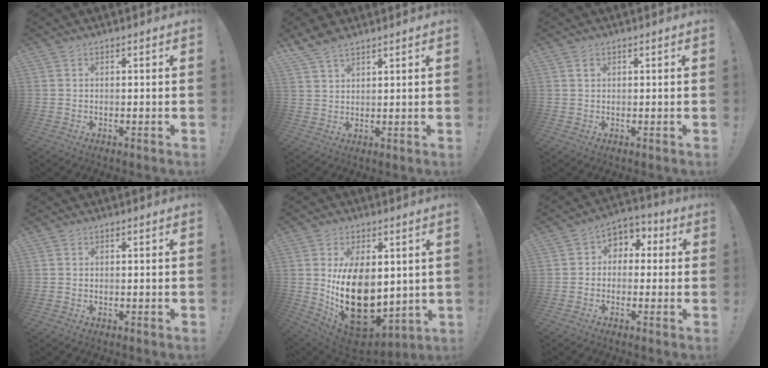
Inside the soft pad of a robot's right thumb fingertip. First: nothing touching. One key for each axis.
{"total": 5.8, "fx": 4.7, "fy": 2.3, "fz": 2.4, "tx": -0.040, "ty": -0.024, "tz": 0.091}
{"total": 1.0, "fx": 0.6, "fy": 0.7, "fz": 0.3, "tx": 0.000, "ty": -0.001, "tz": 0.011}
{"total": 0.0}
{"total": 22.2, "fx": -0.3, "fy": 14.8, "fz": 16.5, "tx": -0.286, "ty": -0.026, "tz": 0.014}
{"total": 5.4, "fx": -1.0, "fy": 4.9, "fz": 2.0, "tx": -0.025, "ty": 0.015, "tz": -0.014}